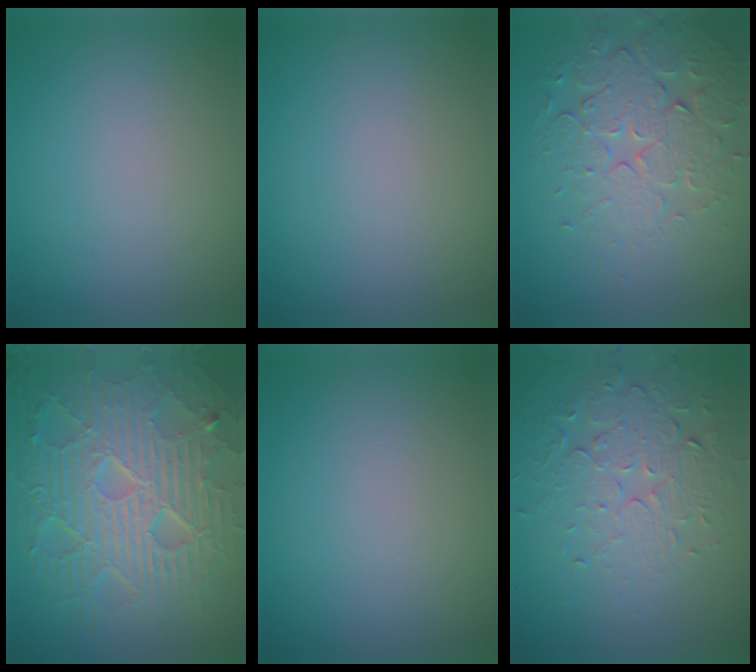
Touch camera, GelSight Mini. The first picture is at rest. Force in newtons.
{"total": 0.0}
{"total": 5.0, "press": 4.4, "slide": 2.3}
{"total": 10.9, "press": 6.9, "slide": 8.5}
{"total": 0.0}
{"total": 5.3, "press": 3.7, "slide": 3.9}